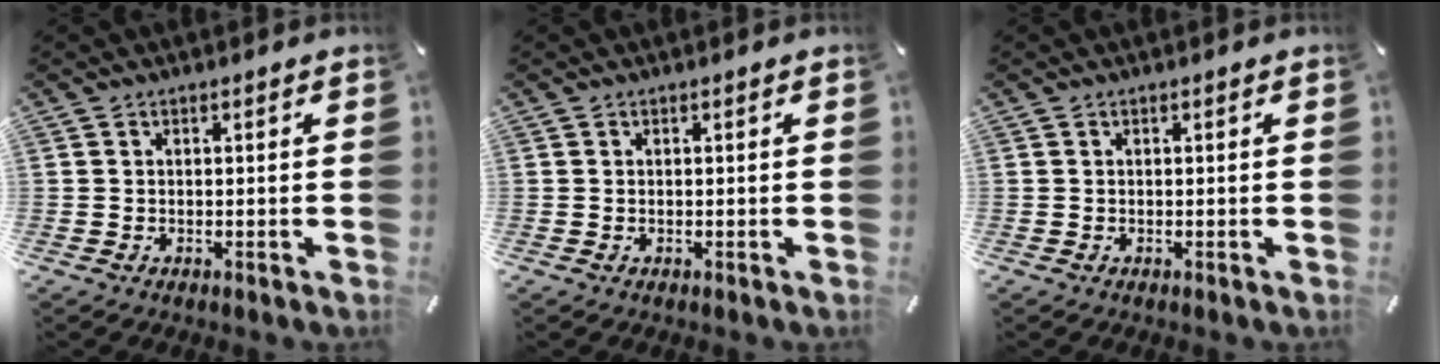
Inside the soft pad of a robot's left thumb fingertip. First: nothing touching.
{"total": 0.0}
{"total": 0.0}